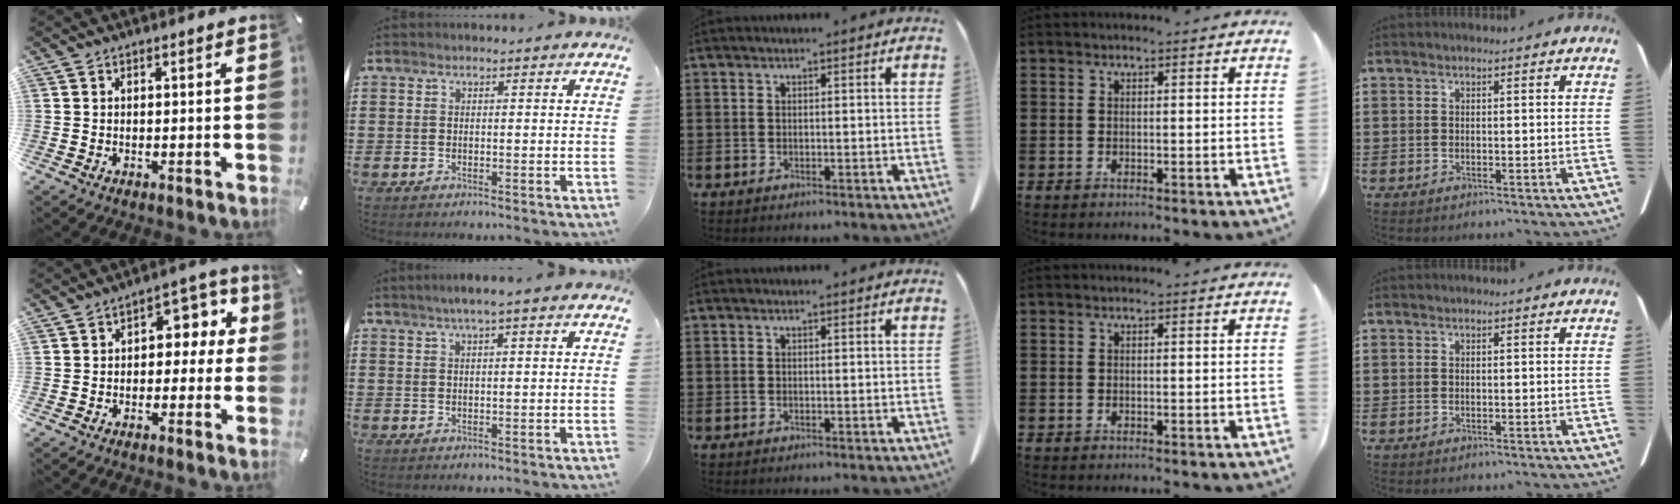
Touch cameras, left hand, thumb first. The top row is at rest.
{"thumb": {"total": 7.1, "force": [0.8, 5.0, 5.0], "torque": [-0.058, -0.002, 0.005]}, "index": {"total": 2.2, "force": [1.2, -0.1, 1.8], "torque": [-0.036, 0.000, 0.020]}}